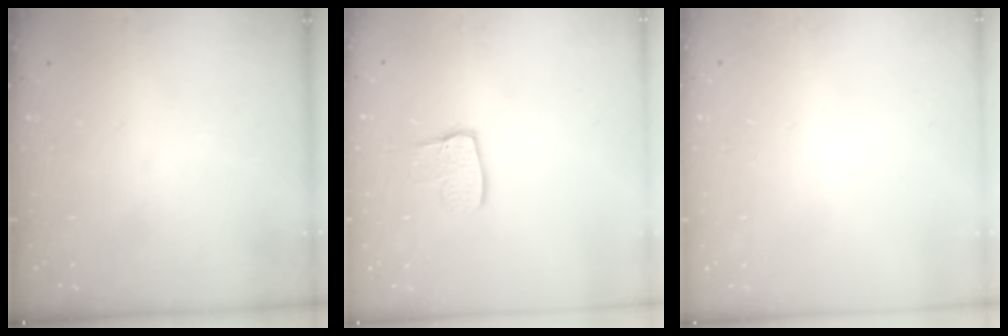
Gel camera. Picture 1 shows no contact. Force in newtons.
{"total": 7.7, "press": 7.7, "slide": 0.7}
{"total": 0.0}